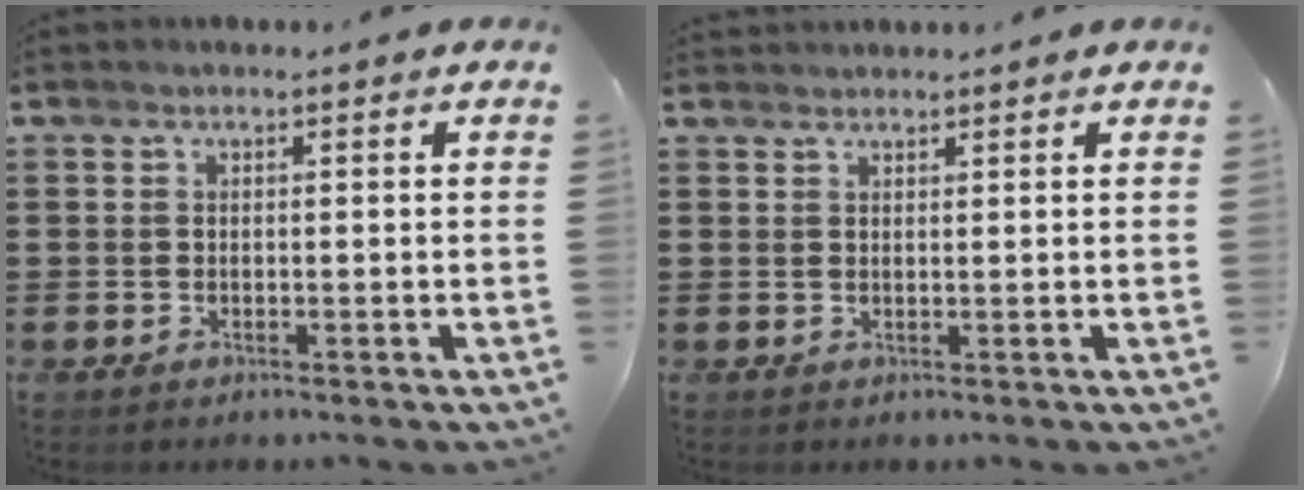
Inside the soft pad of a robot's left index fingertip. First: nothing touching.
{"total": 1.2, "force": [1.2, 0.0, 0.1], "torque": [-0.004, -0.001, 0.024]}